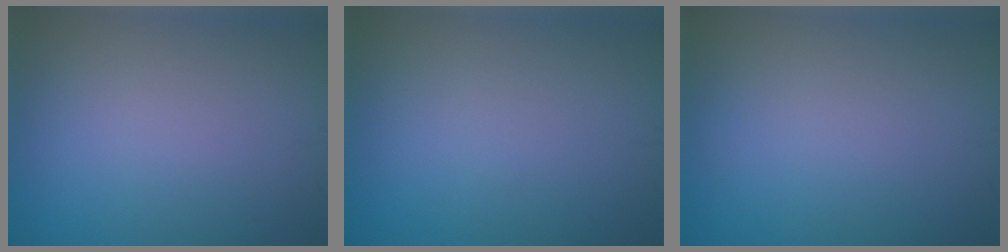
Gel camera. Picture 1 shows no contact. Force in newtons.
{"total": 0.0}
{"total": 0.0}